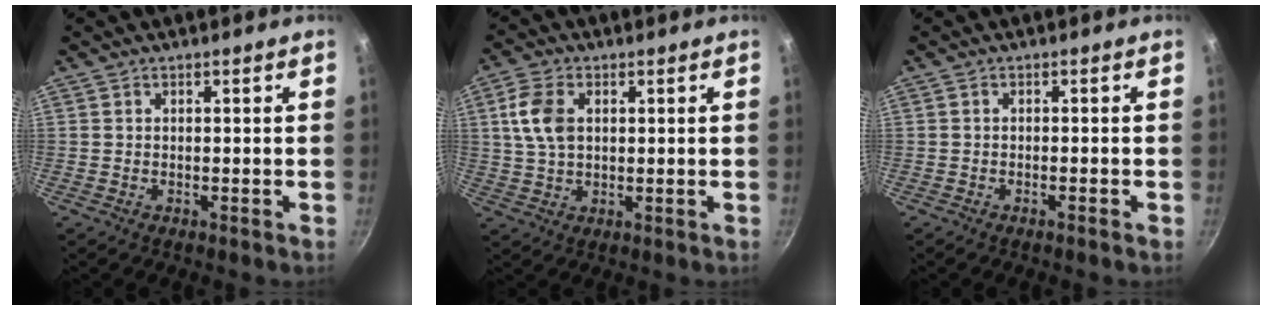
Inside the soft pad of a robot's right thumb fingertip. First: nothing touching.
{"total": 7.4, "force": [1.8, 4.7, 5.4], "torque": [-0.100, 0.002, 0.035]}
{"total": 0.8, "force": [-0.6, 0.0, 0.5], "torque": [-0.018, 0.006, -0.011]}